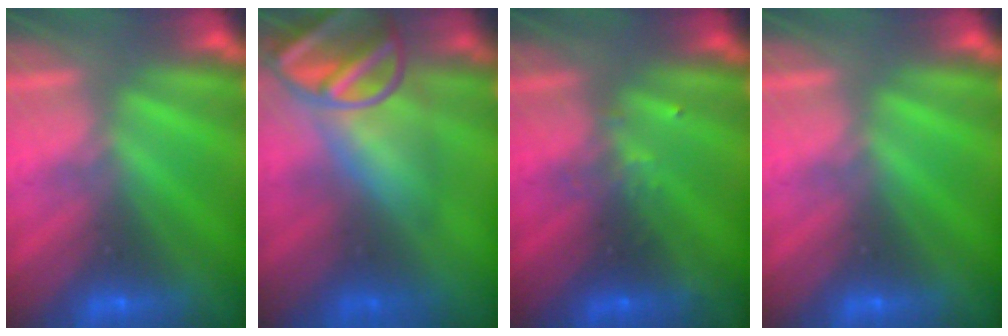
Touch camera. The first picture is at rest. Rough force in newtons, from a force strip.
{"total": 6.7}
{"total": 2.4}
{"total": 0.0}